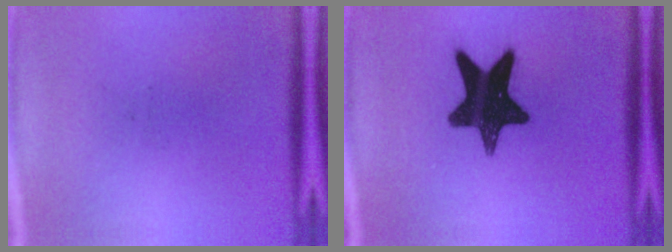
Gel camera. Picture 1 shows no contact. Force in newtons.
{"total": 15.3}